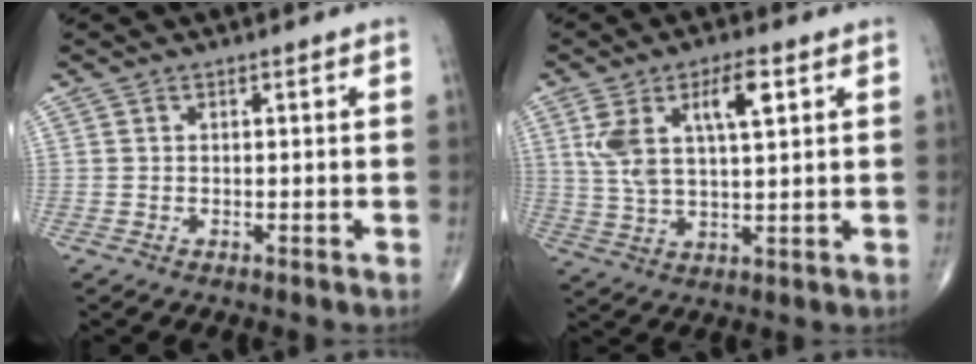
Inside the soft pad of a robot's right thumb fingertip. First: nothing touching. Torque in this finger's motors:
{"motor_torque": [1.10, 1.38, 1.21, 0.54, 0.10]}